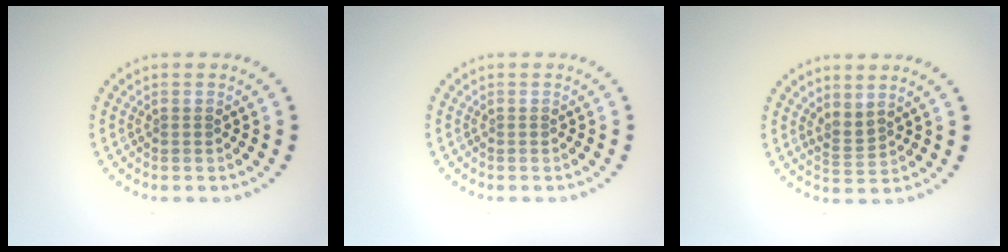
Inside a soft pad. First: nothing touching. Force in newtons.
{"total": 0.0}
{"total": 1.8, "press": 1.3, "slide": 1.1}